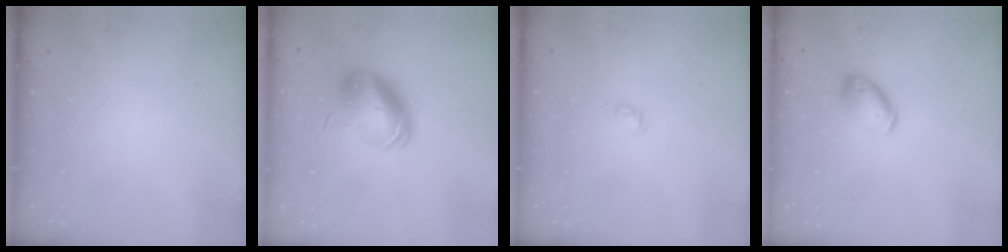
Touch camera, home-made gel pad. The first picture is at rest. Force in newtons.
{"total": 10.4, "press": 10.1, "slide": 2.3}
{"total": 2.6, "press": 2.5, "slide": 0.6}
{"total": 9.0, "press": 9.0, "slide": 1.2}